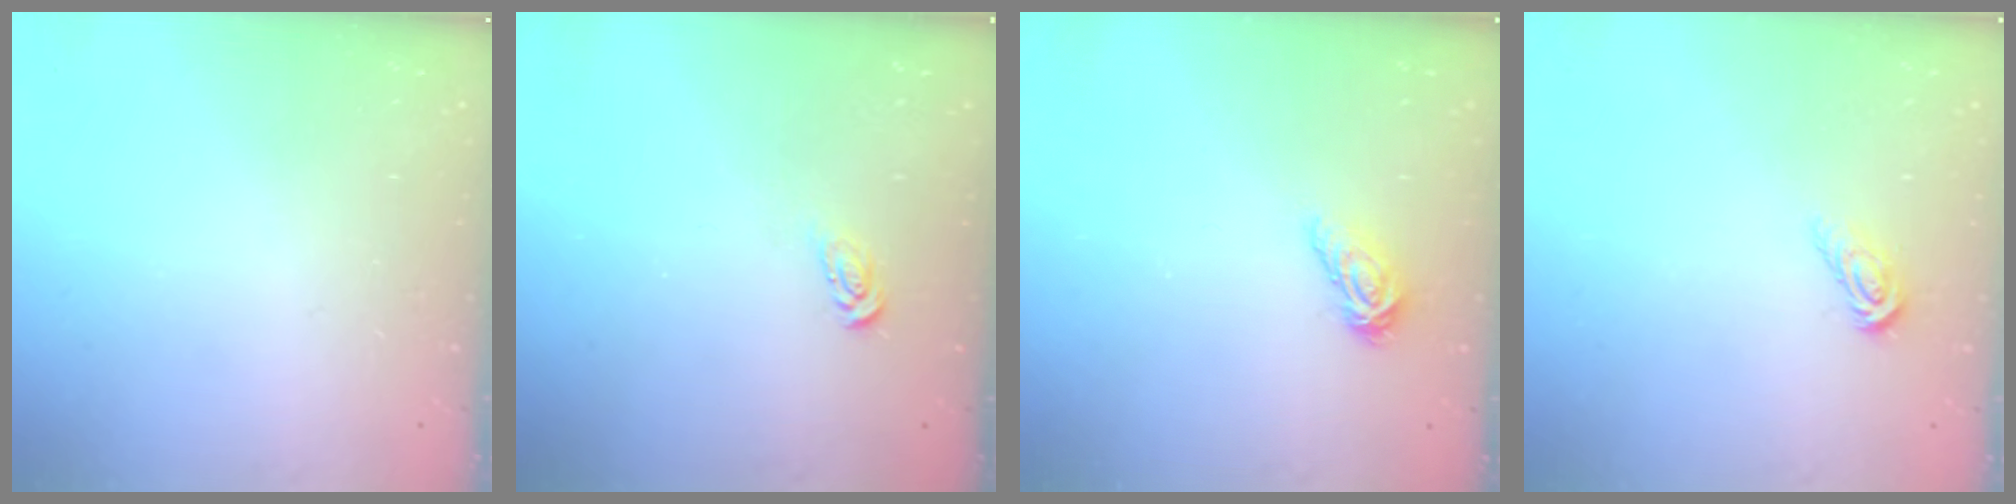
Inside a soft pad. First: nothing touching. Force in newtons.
{"total": 3.6, "press": 3.6, "slide": 0.3}
{"total": 5.7, "press": 5.7, "slide": 0.7}
{"total": 5.7, "press": 5.7, "slide": 0.1}